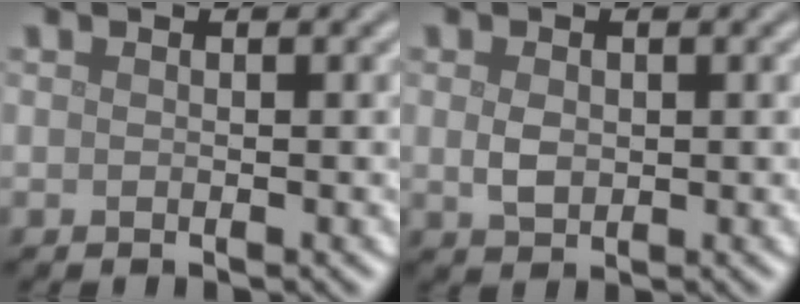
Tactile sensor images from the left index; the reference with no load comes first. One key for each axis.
{"total": 1.9, "fx": 0.1, "fy": 1.4, "fz": 1.3, "tx": -0.030, "ty": 0.001, "tz": 0.004}